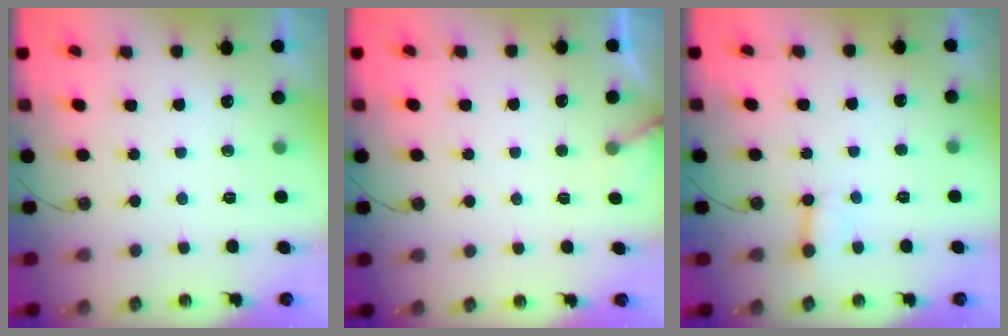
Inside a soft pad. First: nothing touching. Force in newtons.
{"total": 3.4, "press": 3.4, "slide": 0.2}
{"total": 2.7, "press": 2.6, "slide": 0.6}